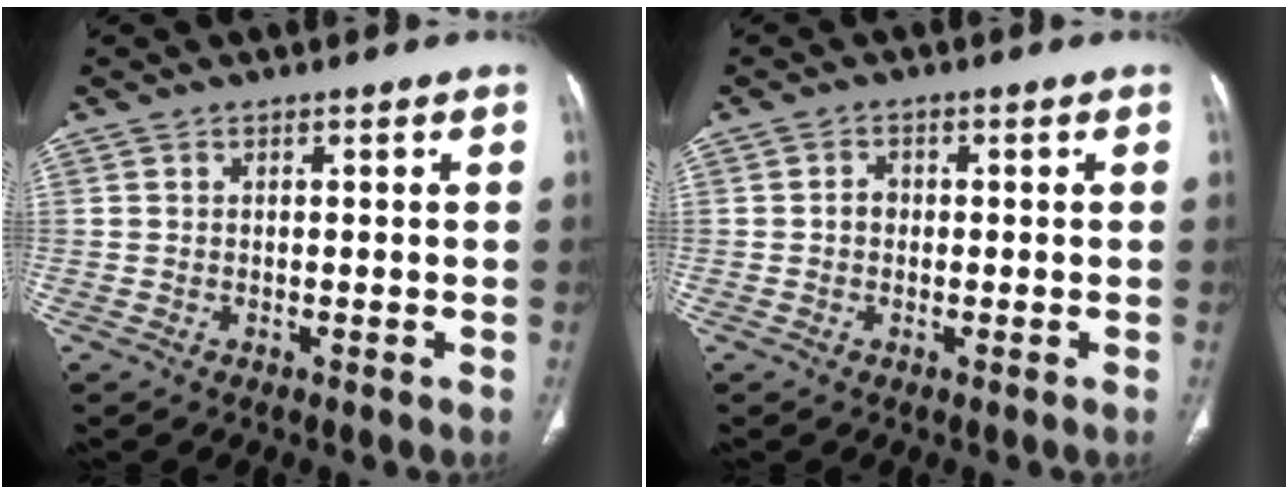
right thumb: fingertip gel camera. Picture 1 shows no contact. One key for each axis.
{"total": 1.6, "fx": -0.2, "fy": 1.3, "fz": 0.8, "tx": -0.006, "ty": 0.007, "tz": -0.006}